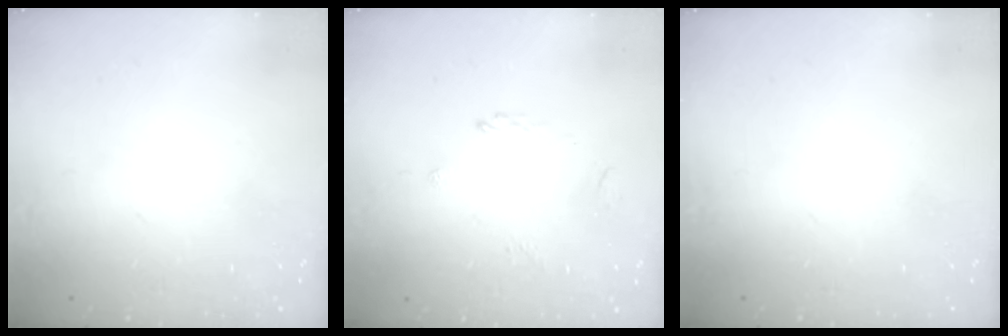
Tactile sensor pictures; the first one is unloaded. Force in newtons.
{"total": 1.6, "press": 1.5, "slide": 0.5}
{"total": 0.0}